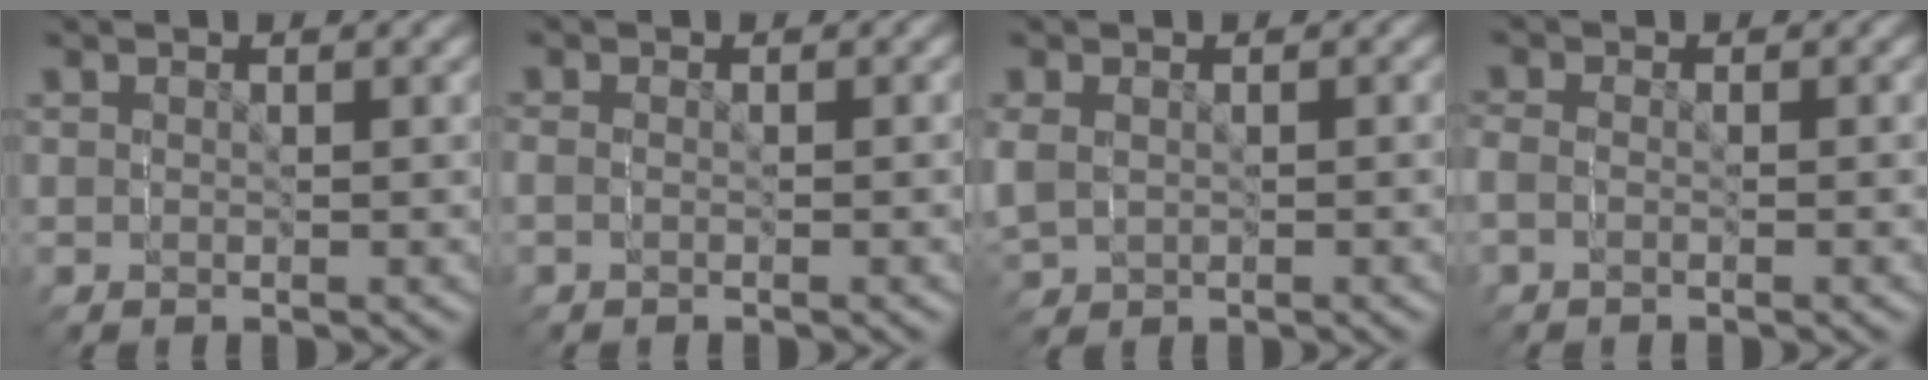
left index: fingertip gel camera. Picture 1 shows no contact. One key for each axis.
{"total": 0.7, "fx": -0.7, "fy": -0.2, "fz": -0.1, "tx": -0.005, "ty": -0.006, "tz": -0.011}
{"total": 1.7, "fx": -0.5, "fy": 1.6, "fz": -0.3, "tx": -0.015, "ty": -0.015, "tz": 0.001}
{"total": 1.4, "fx": -1.1, "fy": -0.6, "fz": -0.5, "tx": 0.001, "ty": -0.009, "tz": -0.018}